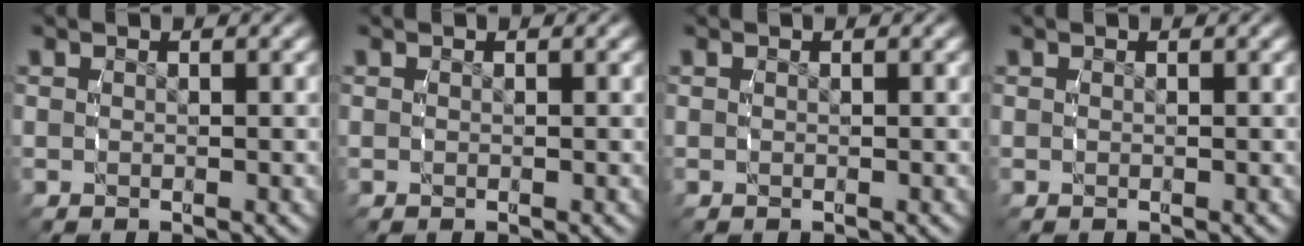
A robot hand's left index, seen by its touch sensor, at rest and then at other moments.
{"total": 0.0}
{"total": 0.0}
{"total": 0.0}